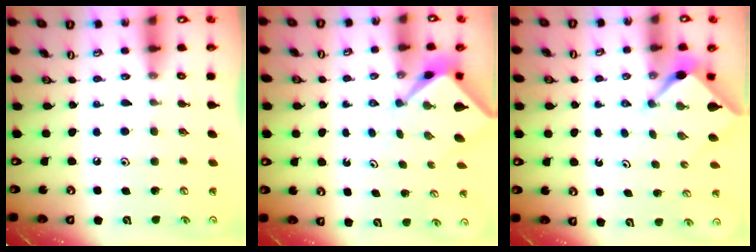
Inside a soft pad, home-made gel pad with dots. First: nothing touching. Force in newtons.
{"total": 2.5, "press": 2.4, "slide": 0.3}
{"total": 2.2, "press": 2.1, "slide": 0.3}